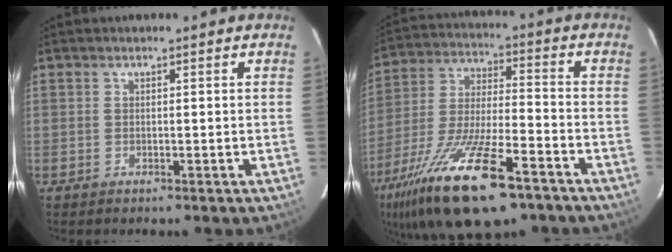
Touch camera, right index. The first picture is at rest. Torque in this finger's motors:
{"motor_torque": [1.26, -0.88, 1.05, 0.21]}